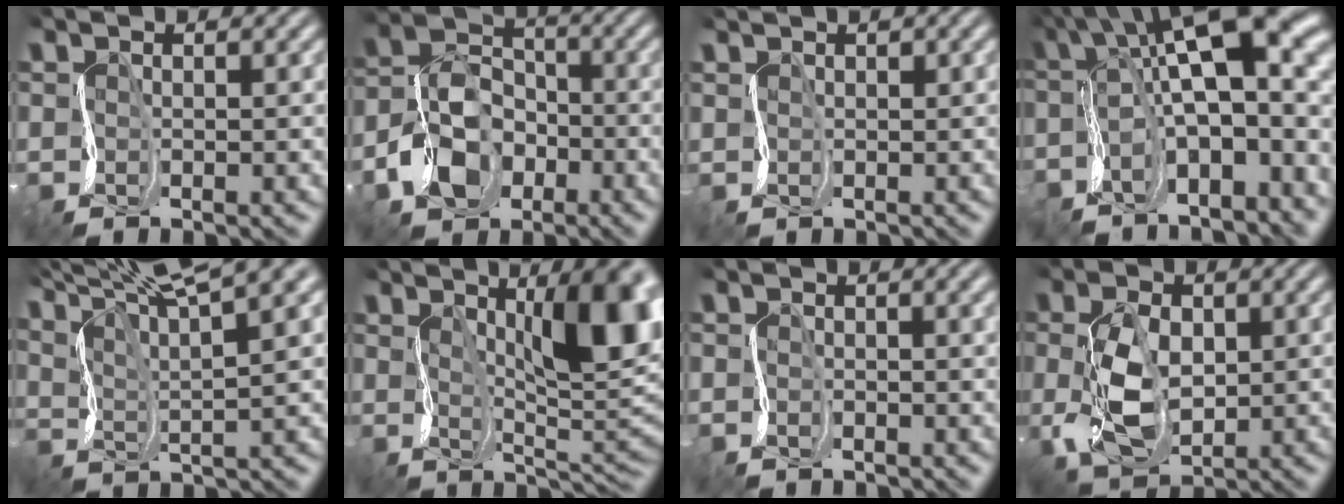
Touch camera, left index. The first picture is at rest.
{"total": 5.2, "force": [-2.6, 4.1, 1.9], "torque": [-0.050, 0.014, -0.063]}
{"total": 1.1, "force": [0.6, -0.4, -0.9], "torque": [0.007, 0.006, 0.009]}
{"total": 14.8, "force": [-2.6, 5.1, 13.6], "torque": [-0.216, 0.027, -0.034]}
{"total": 10.2, "force": [8.9, 0.7, 4.9], "torque": [-0.100, 0.028, 0.120]}
{"total": 9.0, "force": [2.3, 2.7, 8.3], "torque": [-0.121, 0.006, 0.041]}
{"total": 1.1, "force": [0.0, 0.7, 0.9], "torque": [-0.021, 0.009, -0.012]}
{"total": 4.4, "force": [0.5, 3.2, 3.0], "torque": [-0.089, 0.004, 0.009]}